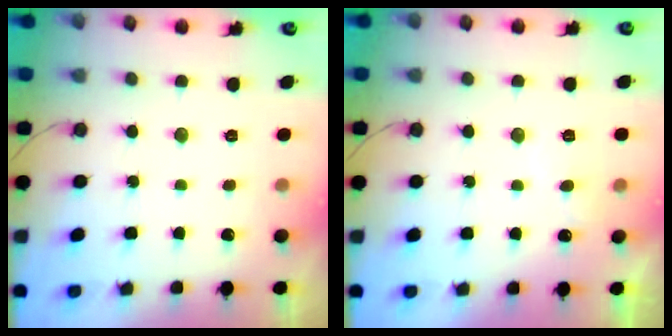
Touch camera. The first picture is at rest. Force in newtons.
{"total": 5.4, "press": 5.4, "slide": 0.4}